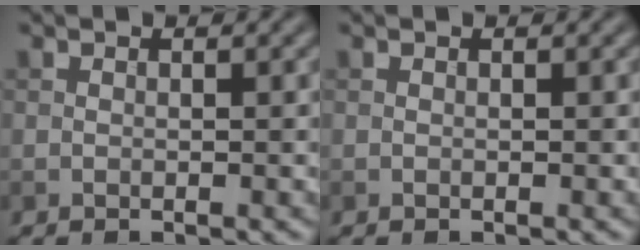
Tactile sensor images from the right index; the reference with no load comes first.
{"total": 0.0}